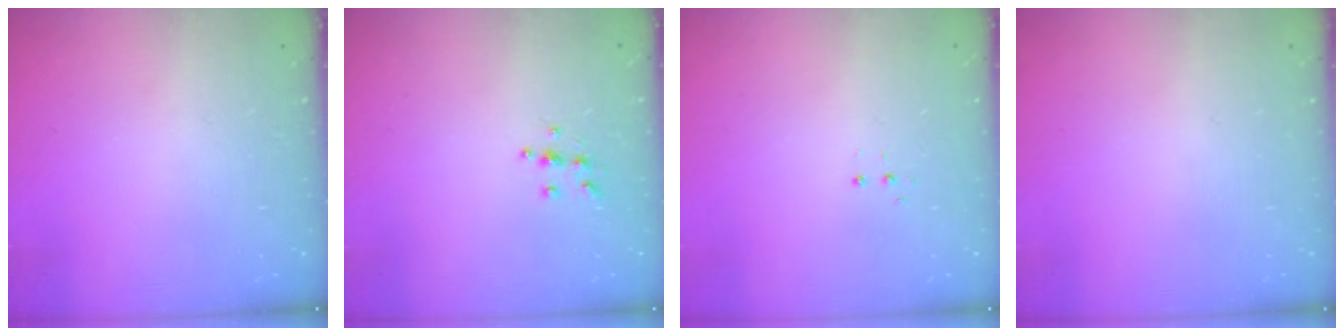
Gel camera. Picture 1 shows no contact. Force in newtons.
{"total": 5.6, "press": 5.6, "slide": 0.5}
{"total": 3.4, "press": 3.3, "slide": 0.7}
{"total": 0.0}